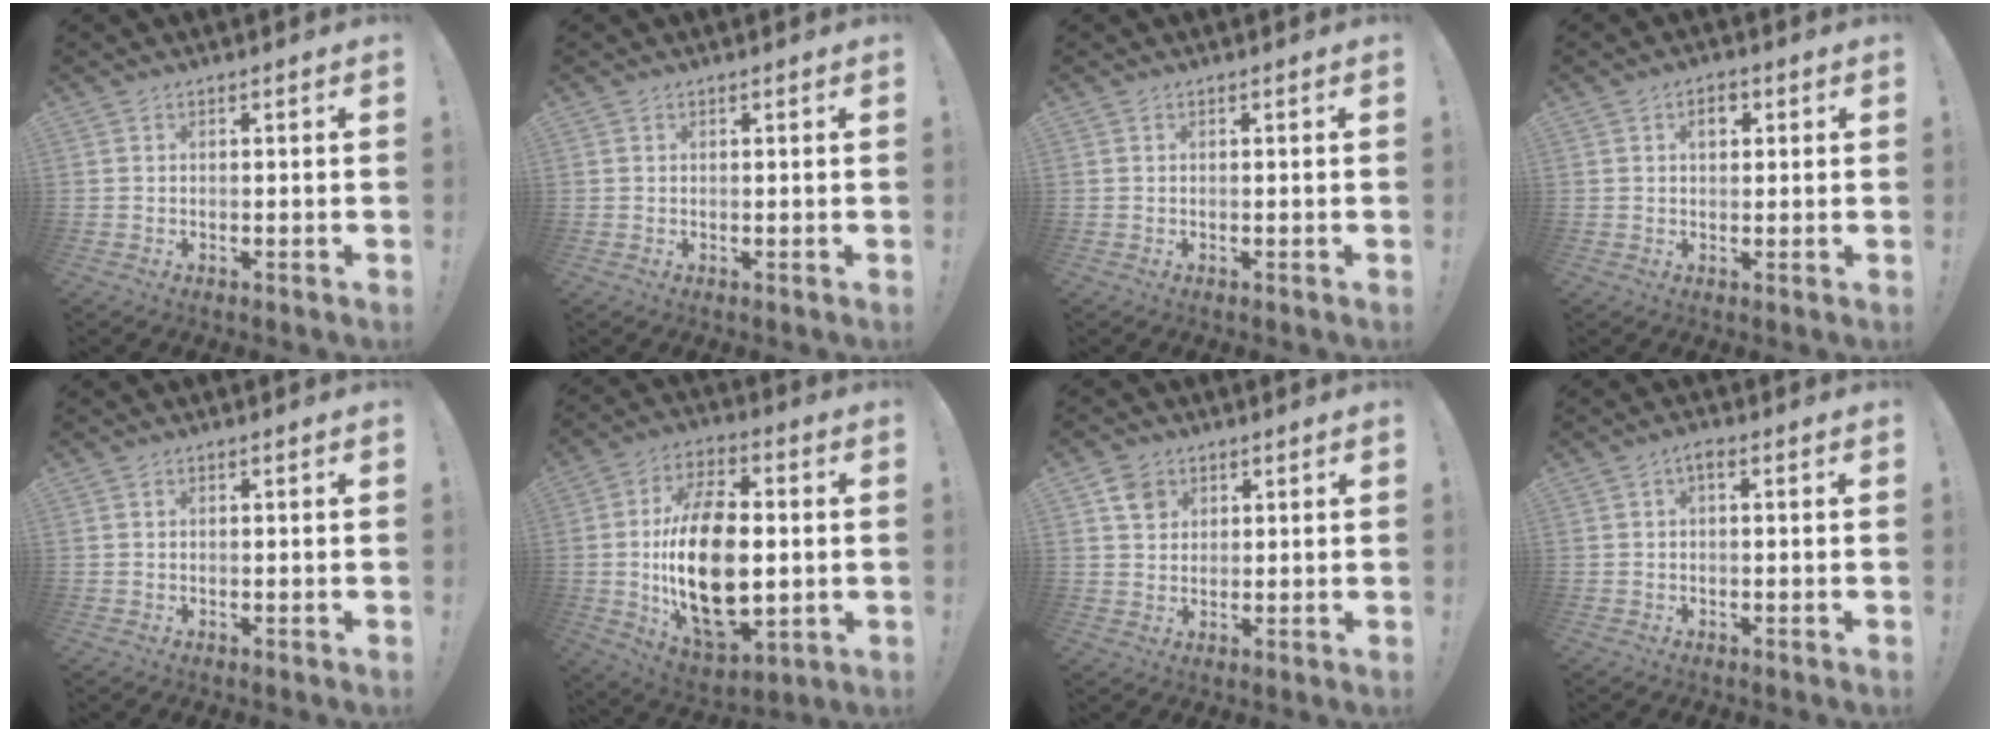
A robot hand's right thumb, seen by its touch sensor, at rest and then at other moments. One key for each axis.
{"total": 0.9, "fx": 0.4, "fy": 0.8, "fz": -0.1, "tx": 0.006, "ty": -0.003, "tz": 0.006}
{"total": 0.0}
{"total": 4.1, "fx": 1.2, "fy": 2.8, "fz": 2.8, "tx": -0.030, "ty": 0.001, "tz": 0.014}
{"total": 0.5, "fx": -0.2, "fy": -0.1, "fz": -0.5, "tx": 0.004, "ty": 0.001, "tz": -0.003}
{"total": 24.1, "fx": -0.7, "fy": 13.8, "fz": 19.7, "tx": -0.374, "ty": -0.008, "tz": -0.009}
{"total": 4.7, "fx": 2.5, "fy": 3.9, "fz": 0.9, "tx": -0.004, "ty": -0.010, "tz": 0.046}
{"total": 1.9, "fx": -0.1, "fy": 0.6, "fz": 1.8, "tx": -0.035, "ty": 0.007, "tz": -0.004}